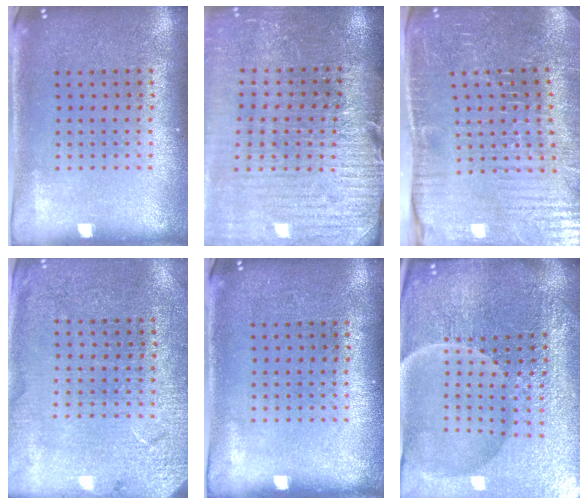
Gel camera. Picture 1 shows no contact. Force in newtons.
{"total": 3.9, "press": 3.4, "slide": 1.9}
{"total": 4.4, "press": 4.4, "slide": 0.5}
{"total": 2.7, "press": 2.7, "slide": 0.1}
{"total": 0.0}
{"total": 5.6, "press": 5.3, "slide": 1.9}